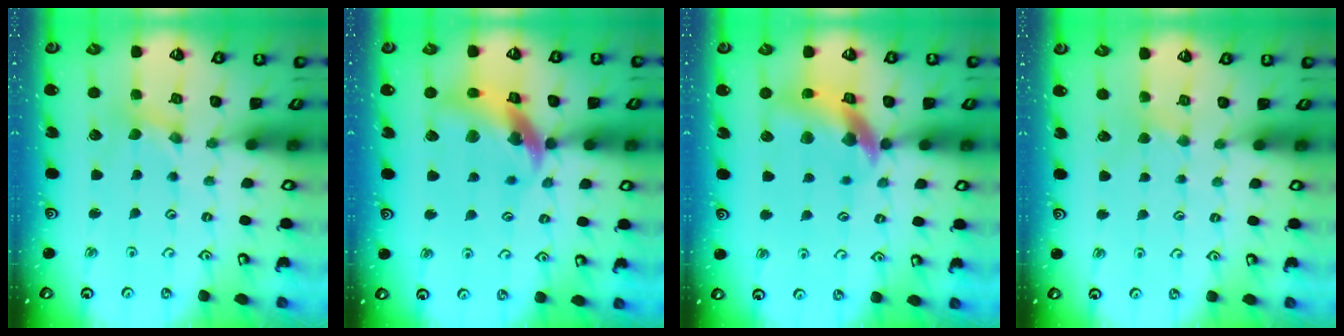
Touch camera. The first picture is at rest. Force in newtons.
{"total": 14.9, "press": 14.8, "slide": 1.8}
{"total": 12.4, "press": 12.3, "slide": 1.7}
{"total": 1.6, "press": 1.6, "slide": 0.3}